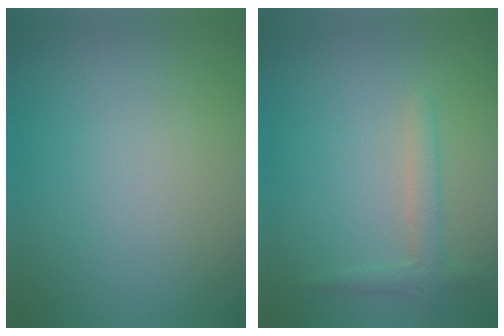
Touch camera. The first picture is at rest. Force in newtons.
{"total": 1.9, "press": 1.9, "slide": 0.0}